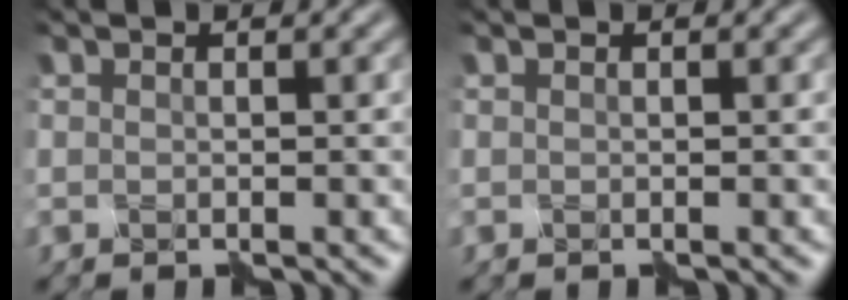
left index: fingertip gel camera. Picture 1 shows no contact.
{"total": 0.0}